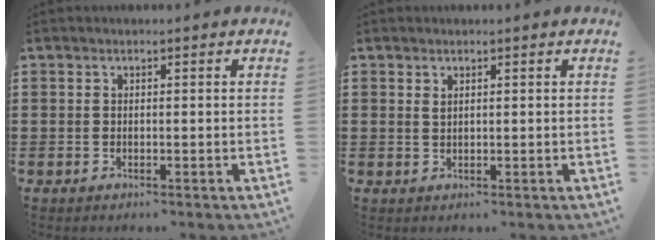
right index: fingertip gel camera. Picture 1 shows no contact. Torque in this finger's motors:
{"motor_torque": [-0.17, -0.15, -0.33, -0.21]}